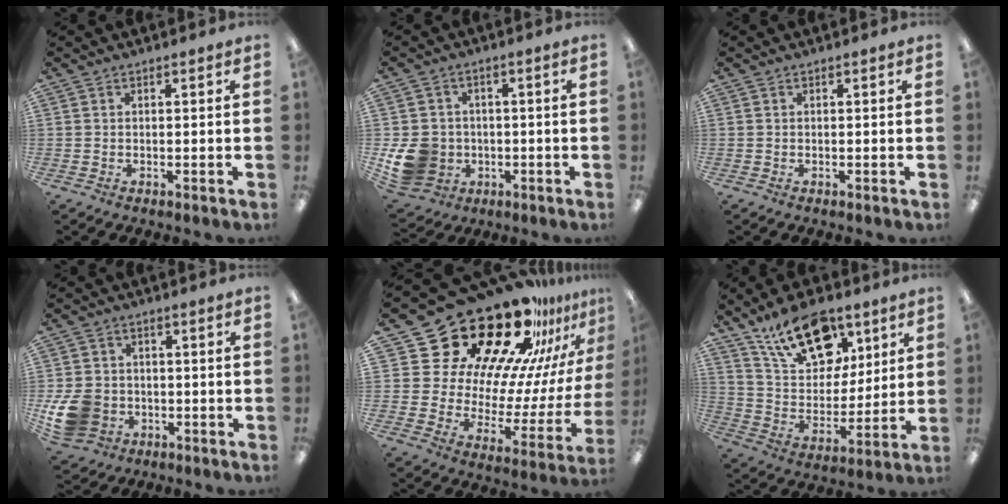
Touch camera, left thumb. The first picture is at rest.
{"total": 10.9, "force": [-2.2, 9.7, 4.6], "torque": [-0.122, 0.019, -0.033]}
{"total": 0.0}
{"total": 10.7, "force": [-3.2, 8.7, 5.4], "torque": [-0.113, 0.022, -0.057]}
{"total": 26.2, "force": [21.4, 11.7, 9.6], "torque": [-0.147, -0.176, 0.386]}
{"total": 18.6, "force": [11.8, 10.4, 9.8], "torque": [-0.150, -0.053, 0.209]}